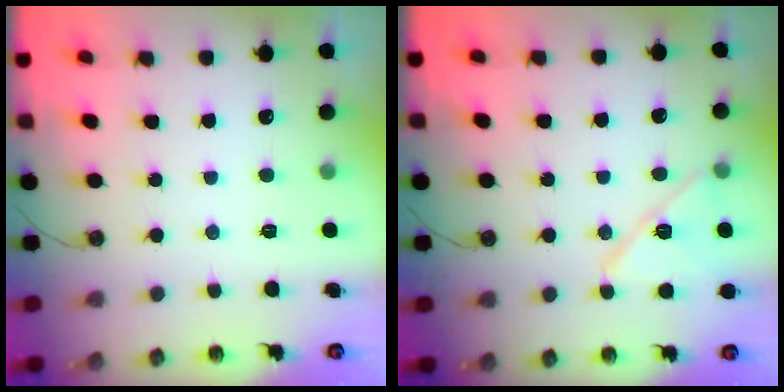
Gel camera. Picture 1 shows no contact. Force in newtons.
{"total": 12.6, "press": 12.6, "slide": 0.6}